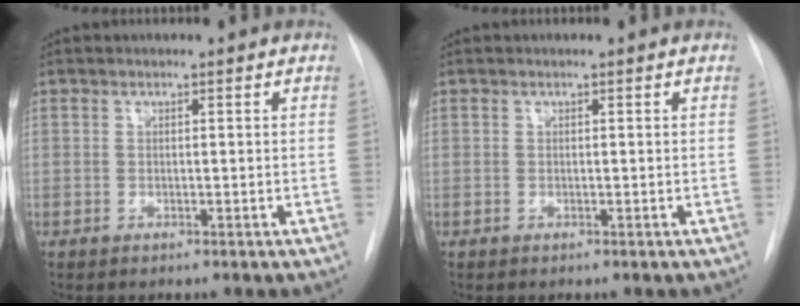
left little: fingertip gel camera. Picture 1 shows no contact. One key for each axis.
{"total": 0.0}